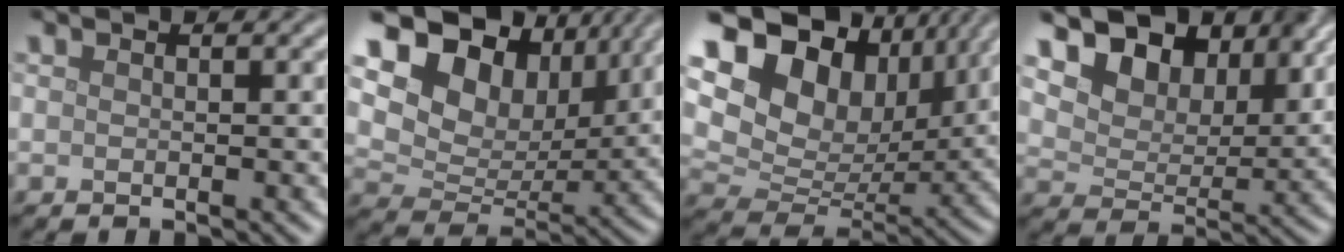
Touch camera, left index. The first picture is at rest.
{"total": 12.6, "force": [6.6, 8.4, 6.8], "torque": [-0.139, 0.021, 0.109]}
{"total": 15.5, "force": [7.3, 10.6, 8.7], "torque": [-0.178, 0.032, 0.133]}
{"total": 9.9, "force": [6.5, 5.5, 5.0], "torque": [-0.097, 0.000, 0.094]}